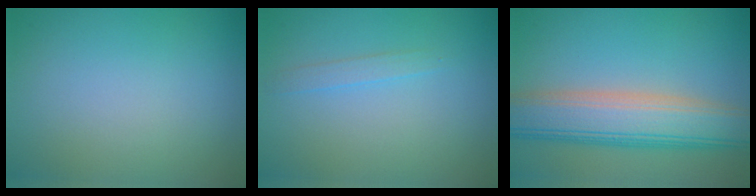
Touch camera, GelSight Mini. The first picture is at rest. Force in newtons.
{"total": 1.2, "press": 1.2, "slide": 0.1}
{"total": 8.4, "press": 8.4, "slide": 0.5}